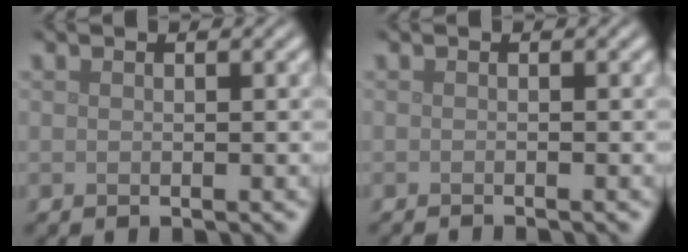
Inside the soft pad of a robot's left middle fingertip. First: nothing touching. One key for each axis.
{"total": 0.9, "fx": -0.8, "fy": 0.2, "fz": 0.4, "tx": 0.006, "ty": -0.004, "tz": -0.015}